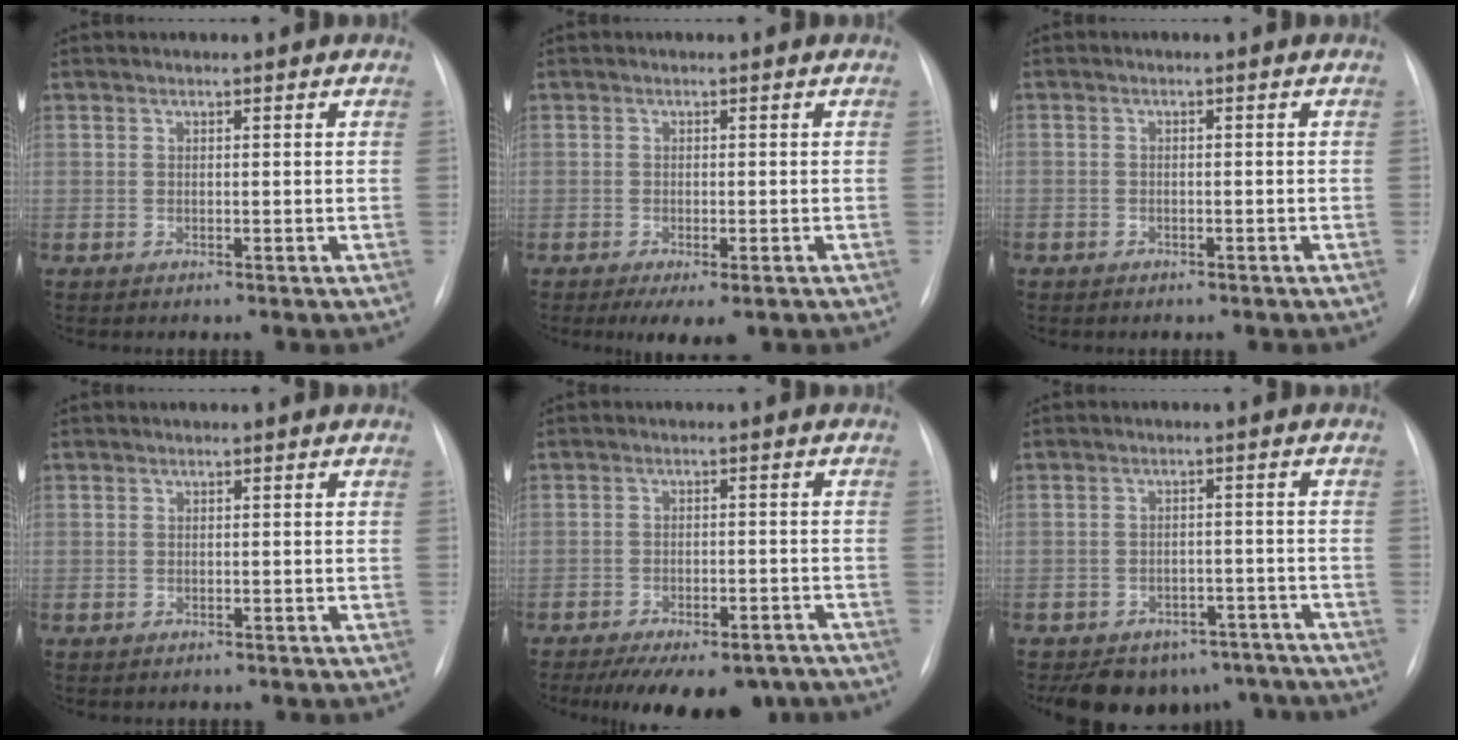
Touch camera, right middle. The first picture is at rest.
{"total": 4.5, "force": [-2.7, 1.5, 3.3], "torque": [-0.043, -0.009, -0.034]}
{"total": 1.5, "force": [-1.1, 1.0, 0.3], "torque": [-0.010, 0.004, -0.014]}
{"total": 0.5, "force": [-0.1, 0.5, 0.0], "torque": [0.001, 0.005, -0.004]}
{"total": 15.4, "force": [-11.8, 6.7, 7.3], "torque": [-0.117, -0.004, -0.151]}
{"total": 11.6, "force": [-9.2, 6.6, 2.5], "torque": [-0.019, 0.017, -0.104]}